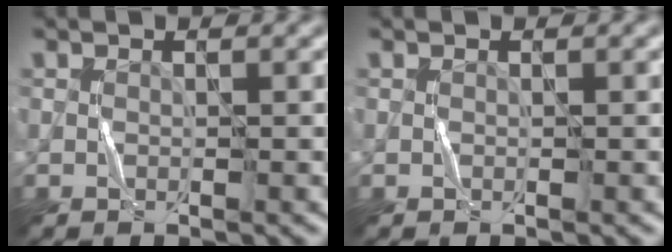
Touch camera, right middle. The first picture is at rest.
{"total": 0.0}